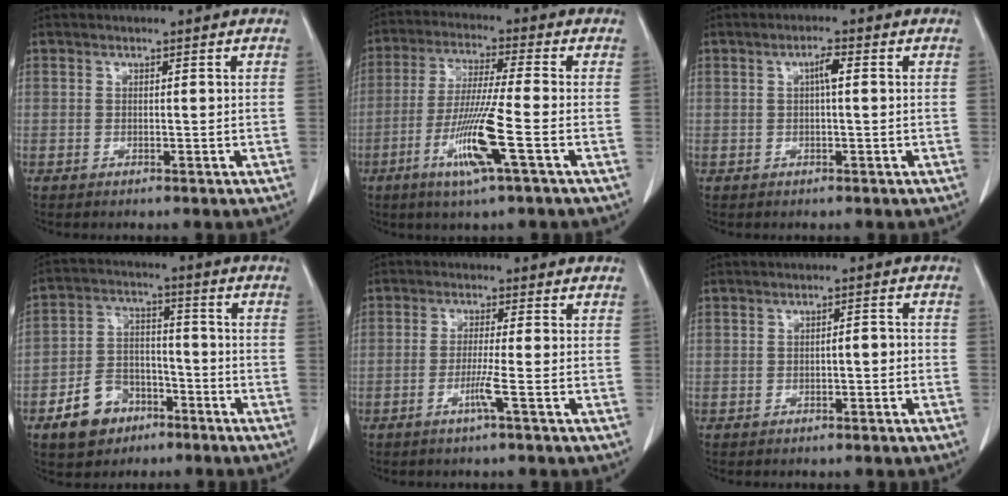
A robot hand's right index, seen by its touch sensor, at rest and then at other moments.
{"total": 10.7, "force": [-4.0, -0.6, 9.9], "torque": [-0.198, -0.019, -0.079]}
{"total": 2.2, "force": [0.4, 0.3, 2.2], "torque": [-0.040, 0.004, 0.005]}
{"total": 8.9, "force": [-5.1, 6.2, 3.7], "torque": [-0.080, 0.019, -0.084]}
{"total": 3.2, "force": [-1.3, -0.9, 2.7], "torque": [-0.057, -0.007, -0.030]}
{"total": 1.7, "force": [-0.6, 0.6, 1.5], "torque": [-0.023, 0.004, -0.008]}